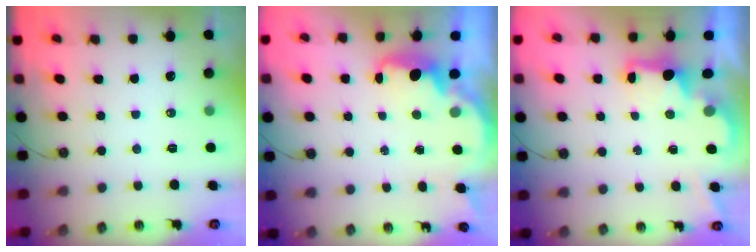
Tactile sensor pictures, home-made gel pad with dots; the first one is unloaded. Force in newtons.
{"total": 2.7, "press": 2.6, "slide": 0.6}
{"total": 2.2, "press": 2.1, "slide": 0.8}